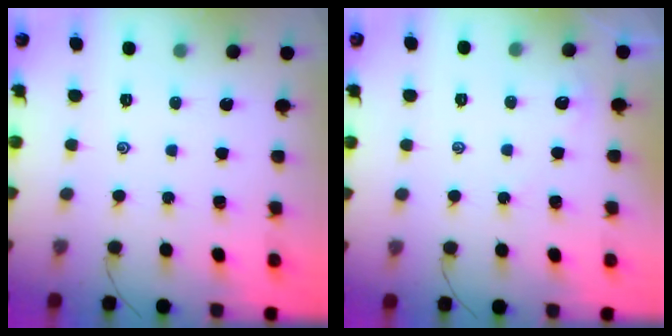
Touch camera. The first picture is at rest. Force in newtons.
{"total": 1.4, "press": 1.4, "slide": 0.2}